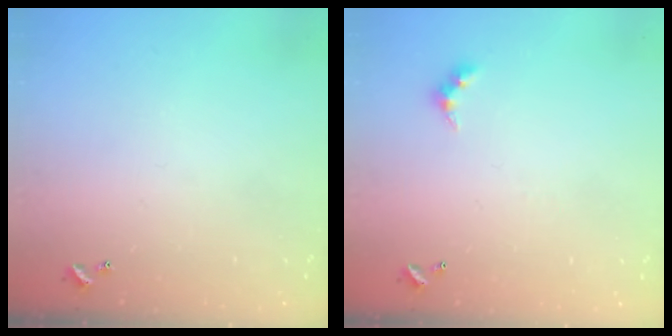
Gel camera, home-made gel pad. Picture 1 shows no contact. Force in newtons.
{"total": 2.4, "press": 2.4, "slide": 0.5}